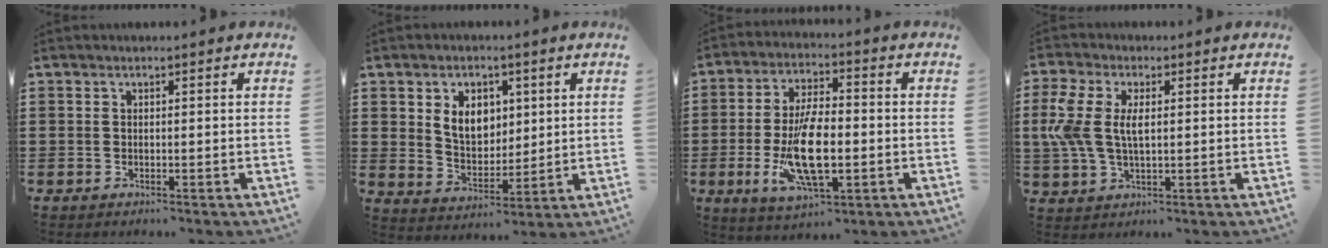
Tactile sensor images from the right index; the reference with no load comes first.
{"total": 6.5, "force": [1.9, 4.8, 4.0], "torque": [-0.080, 0.008, 0.030]}
{"total": 12.5, "force": [-2.4, 5.0, 11.2], "torque": [-0.228, -0.018, -0.043]}
{"total": 7.3, "force": [1.0, 3.6, 6.2], "torque": [-0.152, 0.000, 0.011]}